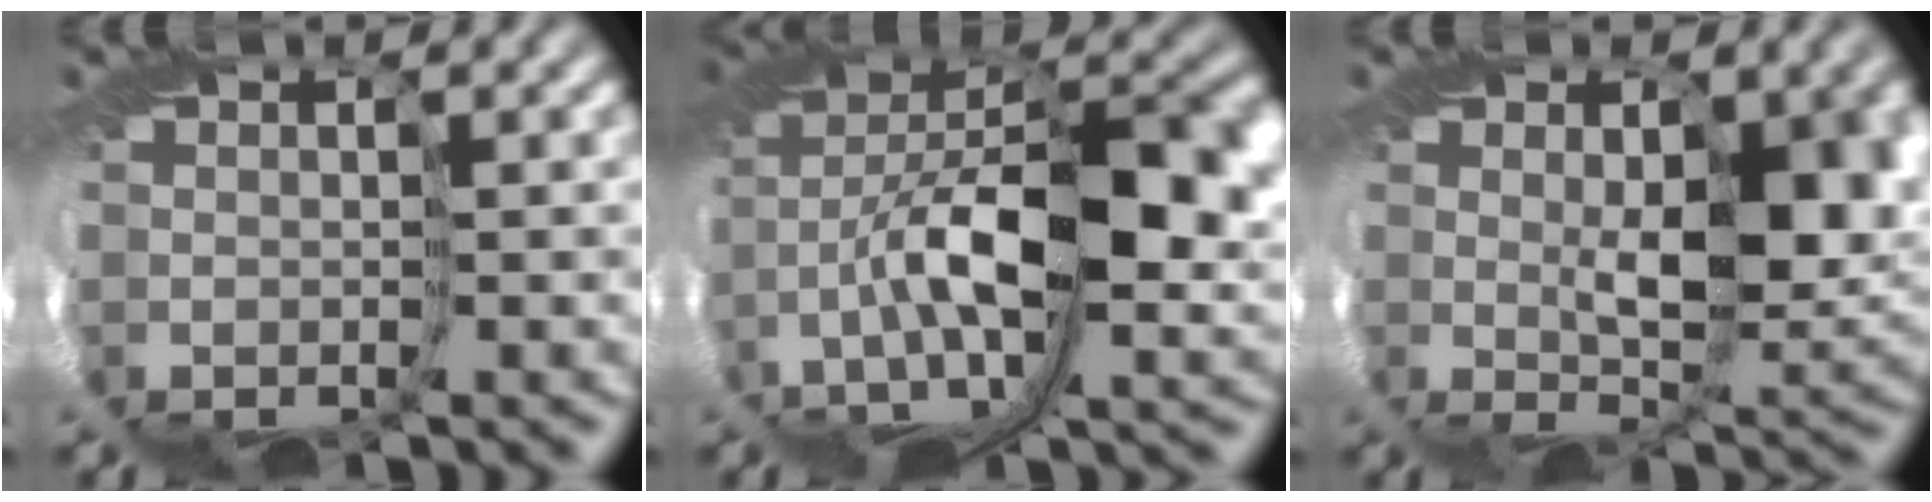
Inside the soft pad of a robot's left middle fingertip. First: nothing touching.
{"total": 9.1, "force": [0.6, 3.9, 8.2], "torque": [-0.166, 0.010, 0.004]}
{"total": 5.8, "force": [1.9, 2.1, 5.0], "torque": [-0.105, -0.017, 0.041]}